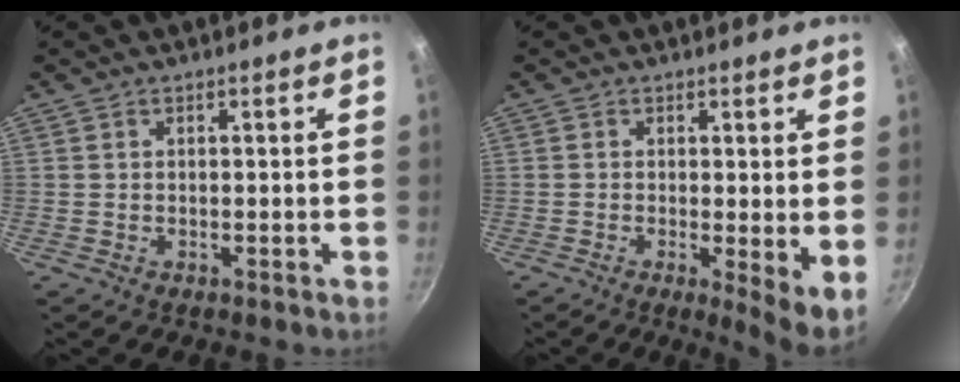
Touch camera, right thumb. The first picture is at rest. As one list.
[{"total": 5.5, "force": [-0.2, 1.1, 5.4], "torque": [-0.075, -0.020, -0.004]}]